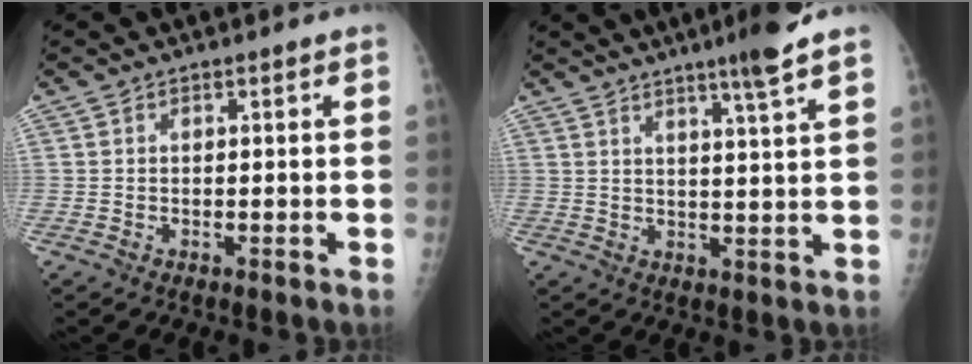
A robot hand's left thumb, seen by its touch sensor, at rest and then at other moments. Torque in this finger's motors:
{"motor_torque": [1.75, 0.83, 0.71, -0.46, 0.23]}